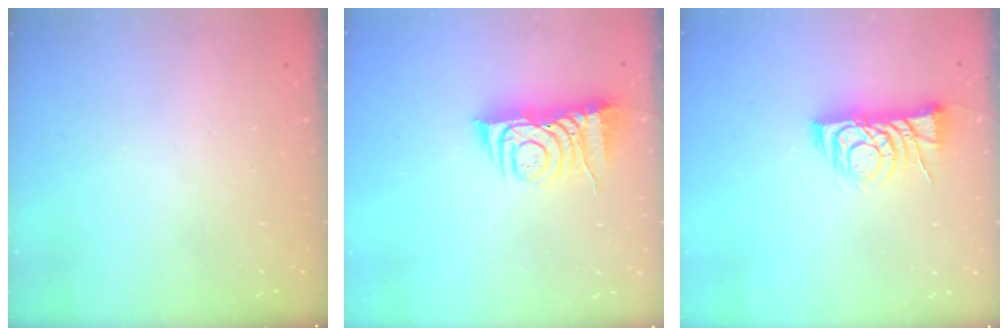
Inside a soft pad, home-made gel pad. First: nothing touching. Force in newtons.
{"total": 7.6, "press": 7.5, "slide": 0.9}
{"total": 8.2, "press": 8.1, "slide": 0.8}